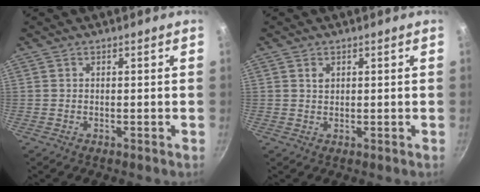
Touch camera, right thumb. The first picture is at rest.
{"total": 1.3, "force": [0.6, 0.9, 0.7], "torque": [-0.009, 0.001, 0.010]}